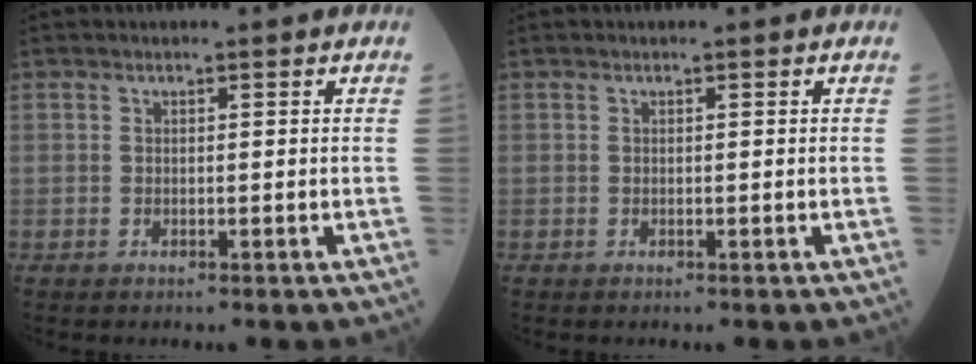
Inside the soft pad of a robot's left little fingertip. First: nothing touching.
{"total": 0.0}